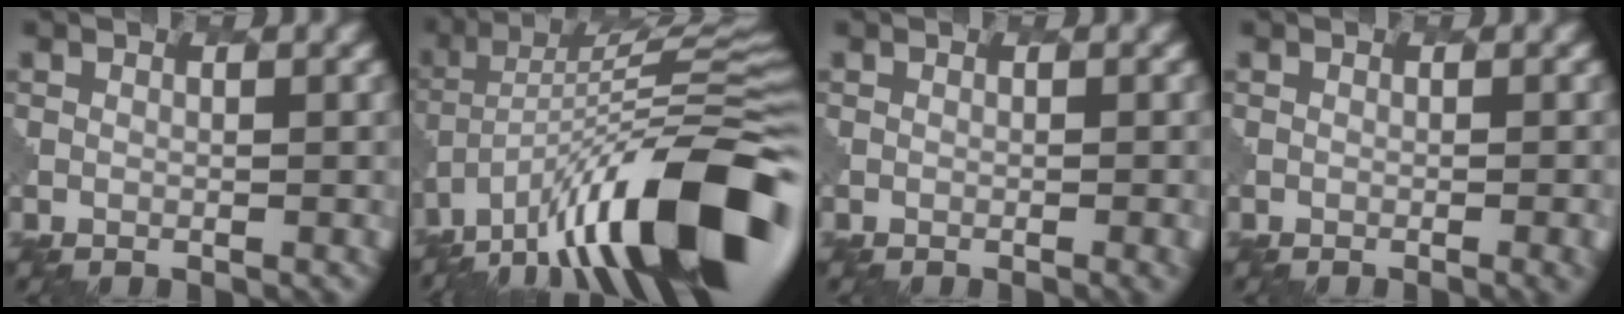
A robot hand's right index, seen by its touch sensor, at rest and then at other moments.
{"total": 14.2, "force": [-7.9, 4.0, 11.1], "torque": [-0.188, 0.021, -0.139]}
{"total": 1.7, "force": [-0.4, 0.7, 1.4], "torque": [-0.005, 0.005, -0.007]}
{"total": 2.2, "force": [-0.7, 0.9, 1.9], "torque": [-0.004, 0.009, -0.009]}